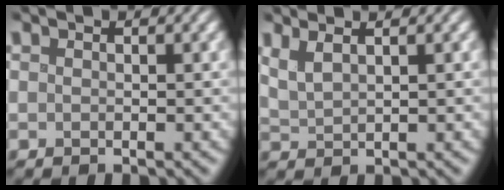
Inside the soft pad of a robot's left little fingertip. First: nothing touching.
{"total": 2.5, "force": [1.6, 0.8, 1.7], "torque": [-0.028, 0.007, 0.029]}